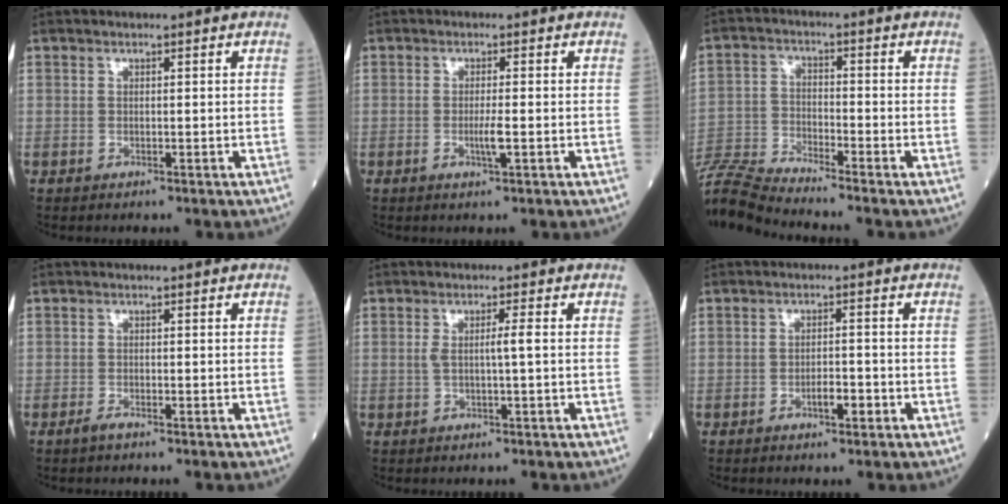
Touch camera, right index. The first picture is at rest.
{"total": 2.2, "force": [-0.7, -0.1, 2.1], "torque": [-0.041, -0.003, -0.013]}
{"total": 9.4, "force": [-9.1, -2.0, 1.6], "torque": [-0.038, -0.010, -0.180]}
{"total": 1.0, "force": [-0.8, 0.0, 0.6], "torque": [-0.018, -0.002, -0.015]}
{"total": 2.4, "force": [0.0, -0.3, 2.3], "torque": [-0.044, 0.000, 0.000]}
{"total": 2.6, "force": [-1.3, 0.7, 2.1], "torque": [-0.033, 0.003, -0.022]}